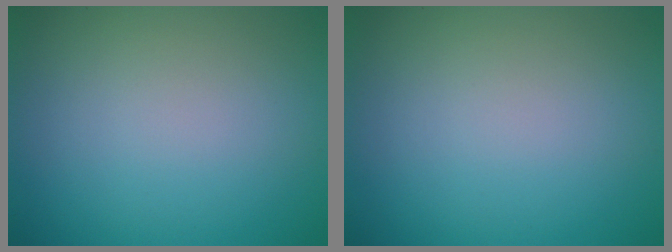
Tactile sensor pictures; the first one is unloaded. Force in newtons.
{"total": 0.0}